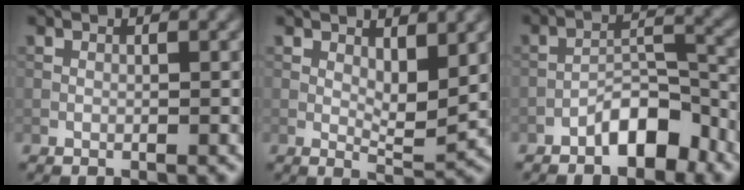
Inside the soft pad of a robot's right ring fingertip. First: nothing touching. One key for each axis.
{"total": 3.8, "fx": 1.3, "fy": 1.7, "fz": 3.2, "tx": -0.052, "ty": -0.006, "tz": 0.023}
{"total": 4.9, "fx": -3.3, "fy": 1.9, "fz": 3.1, "tx": -0.038, "ty": 0.017, "tz": -0.058}